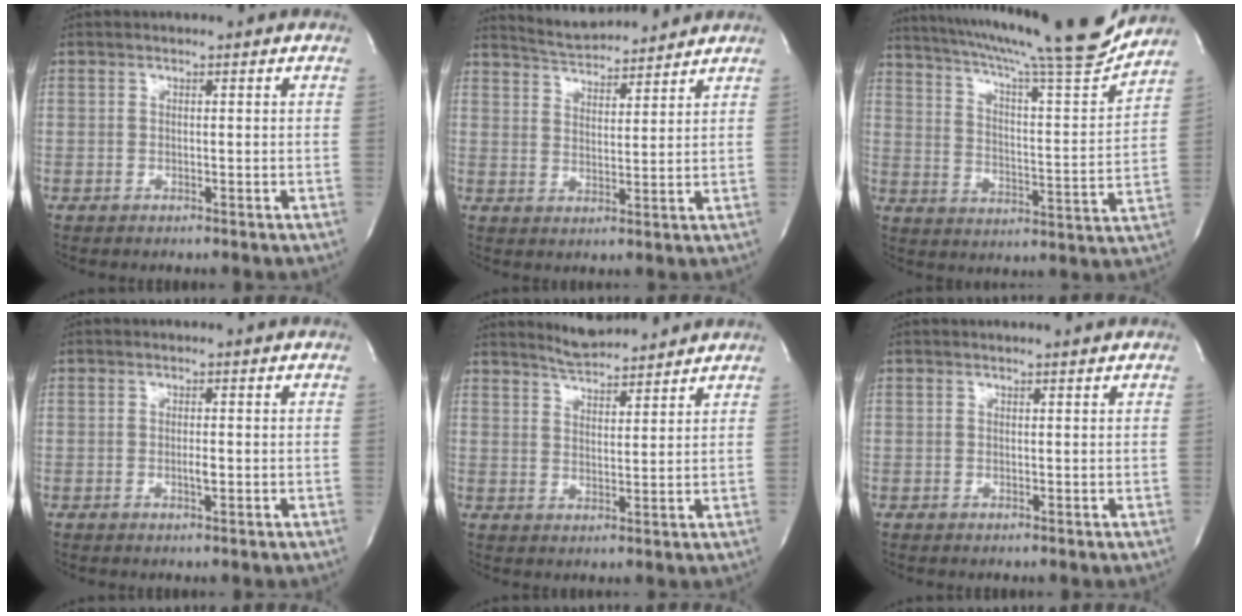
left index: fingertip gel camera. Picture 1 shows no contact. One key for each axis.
{"total": 8.9, "fx": 8.6, "fy": 0.9, "fz": 1.9, "tx": -0.043, "ty": 0.016, "tz": 0.142}
{"total": 21.9, "fx": 19.6, "fy": -0.2, "fz": 9.8, "tx": -0.168, "ty": -0.039, "tz": 0.280}
{"total": 1.1, "fx": -0.3, "fy": 0.1, "fz": 1.0, "tx": -0.021, "ty": -0.003, "tz": -0.003}
{"total": 7.1, "fx": 6.8, "fy": 0.6, "fz": 1.8, "tx": -0.040, "ty": 0.011, "tz": 0.113}
{"total": 1.3, "fx": 1.2, "fy": -0.3, "fz": 0.3, "tx": -0.010, "ty": -0.001, "tz": 0.016}